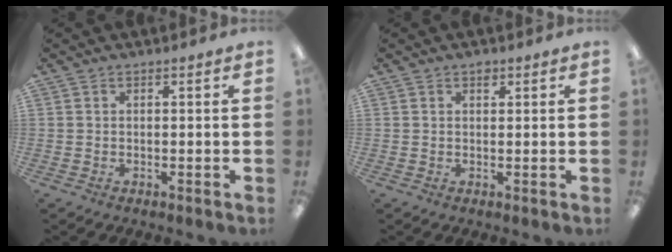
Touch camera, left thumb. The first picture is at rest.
{"total": 1.3, "force": [0.8, 0.8, 0.8], "torque": [-0.008, -0.002, 0.012]}